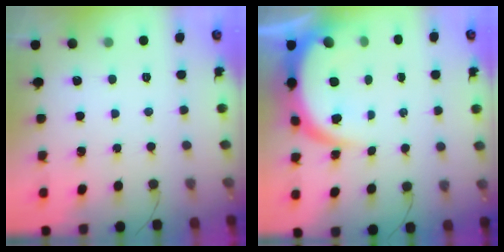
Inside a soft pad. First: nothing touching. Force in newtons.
{"total": 8.5, "press": 8.5, "slide": 0.8}